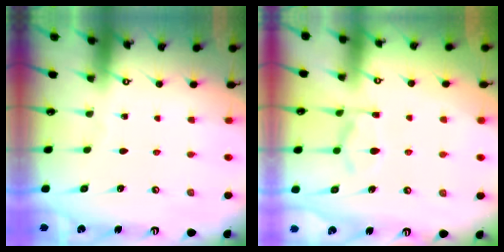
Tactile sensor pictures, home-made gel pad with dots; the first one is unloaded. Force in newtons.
{"total": 4.2, "press": 3.8, "slide": 1.8}